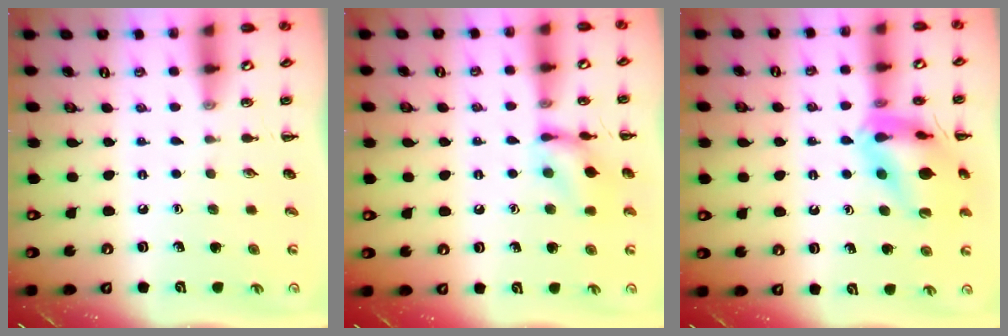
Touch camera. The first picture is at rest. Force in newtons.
{"total": 11.5, "press": 11.4, "slide": 0.9}
{"total": 15.7, "press": 15.6, "slide": 1.9}